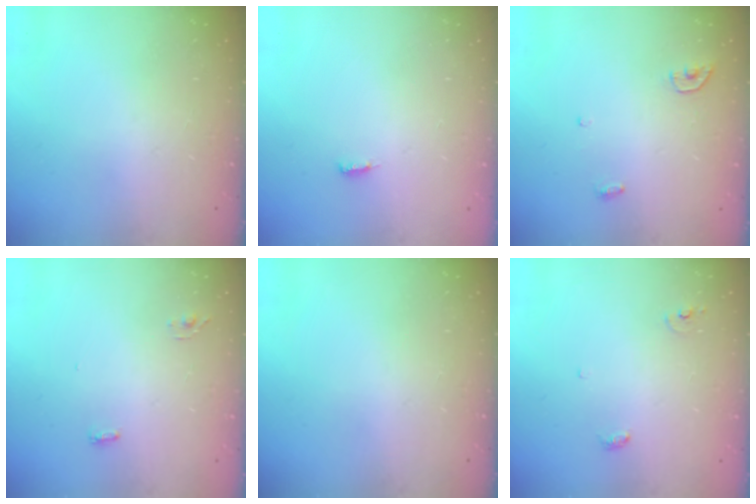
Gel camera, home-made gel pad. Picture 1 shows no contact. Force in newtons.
{"total": 4.3, "press": 4.1, "slide": 1.3}
{"total": 4.3, "press": 4.3, "slide": 0.4}
{"total": 3.6, "press": 3.2, "slide": 1.6}
{"total": 0.0}
{"total": 3.4, "press": 3.4, "slide": 0.2}